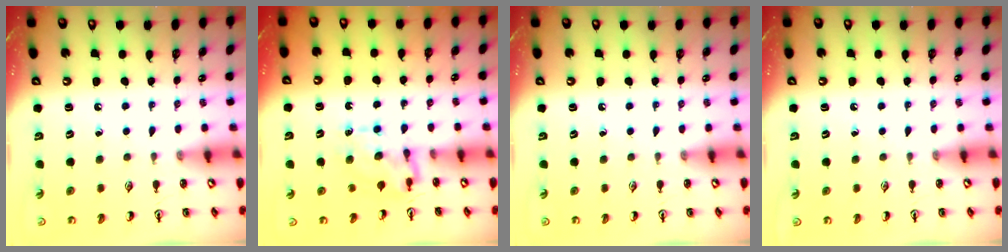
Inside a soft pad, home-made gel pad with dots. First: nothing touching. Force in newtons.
{"total": 6.6, "press": 6.5, "slide": 0.6}
{"total": 0.0}
{"total": 0.0}